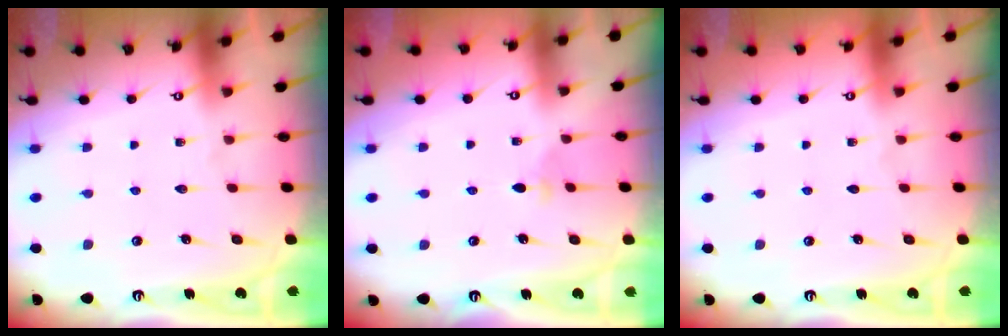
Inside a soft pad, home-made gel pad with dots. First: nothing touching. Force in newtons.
{"total": 2.7, "press": 2.6, "slide": 0.6}
{"total": 0.0}